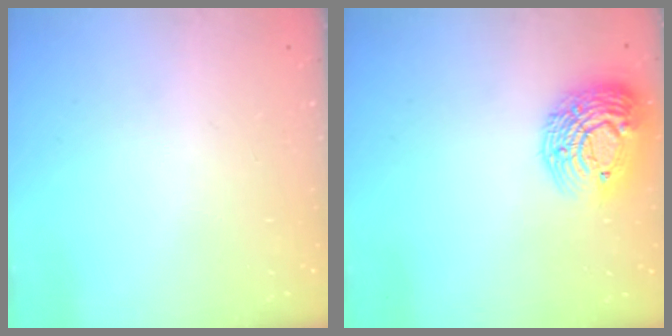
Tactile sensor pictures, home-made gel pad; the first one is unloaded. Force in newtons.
{"total": 16.1, "press": 16.0, "slide": 1.1}